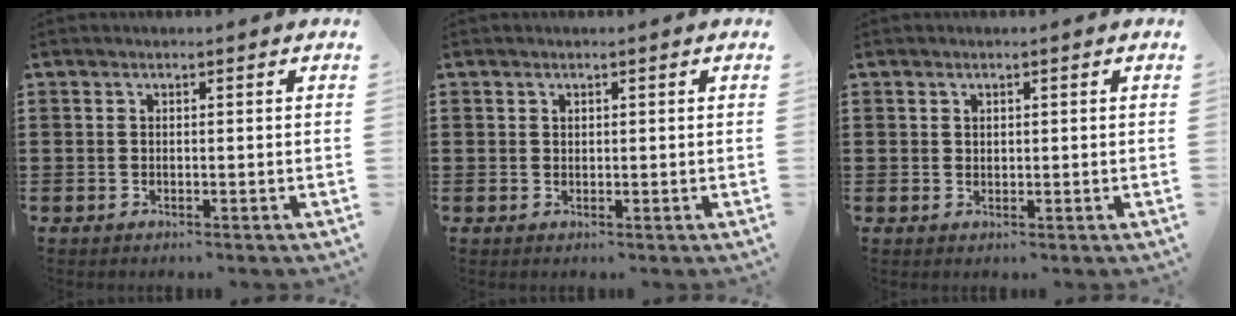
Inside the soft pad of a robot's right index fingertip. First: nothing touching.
{"total": 0.6, "force": [0.4, 0.5, 0.1], "torque": [-0.004, 0.001, 0.009]}
{"total": 0.9, "force": [0.6, 0.6, 0.2], "torque": [-0.006, 0.002, 0.012]}